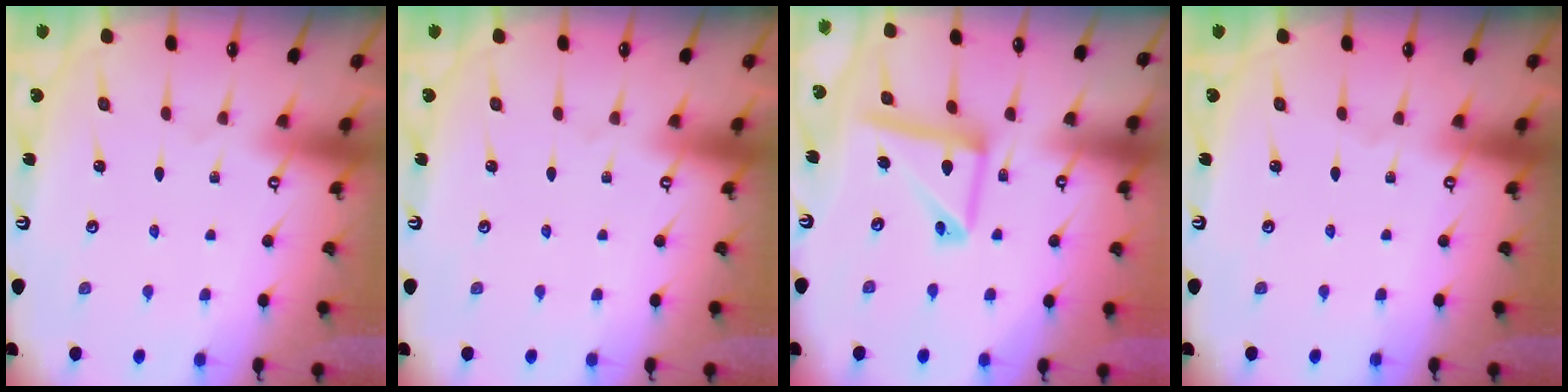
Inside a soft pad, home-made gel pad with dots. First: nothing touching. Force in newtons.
{"total": 0.0}
{"total": 14.3, "press": 14.2, "slide": 1.4}
{"total": 0.0}